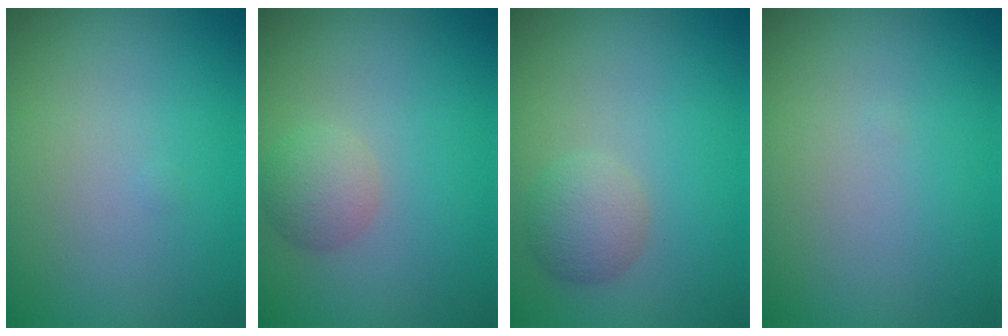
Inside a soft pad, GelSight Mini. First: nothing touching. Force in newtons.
{"total": 2.2, "press": 2.2, "slide": 0.1}
{"total": 2.4, "press": 2.4, "slide": 0.1}
{"total": 0.0}